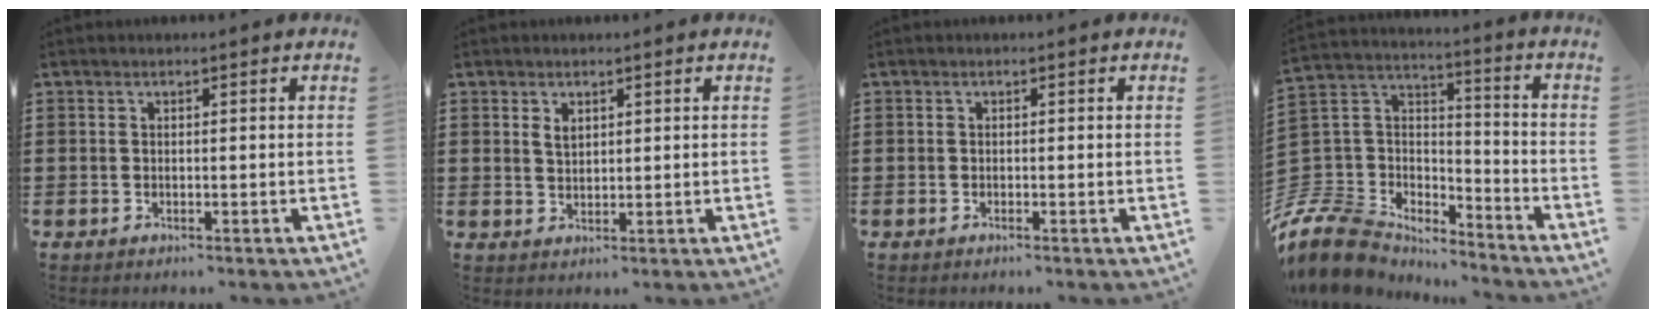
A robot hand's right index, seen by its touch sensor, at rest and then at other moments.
{"total": 1.7, "force": [1.0, 0.9, 0.9], "torque": [-0.021, 0.002, 0.020]}
{"total": 0.0}
{"total": 10.6, "force": [-8.6, 5.5, 2.7], "torque": [-0.103, 0.008, -0.174]}